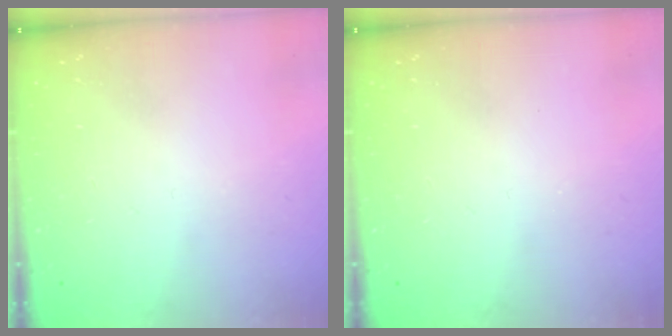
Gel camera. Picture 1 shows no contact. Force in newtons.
{"total": 0.0}